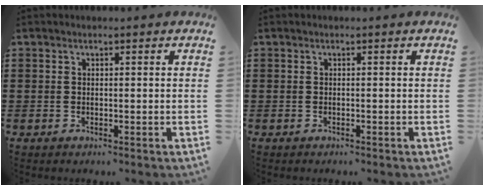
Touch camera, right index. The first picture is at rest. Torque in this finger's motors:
{"motor_torque": [-0.18, 0.42, -0.24, 0.00]}